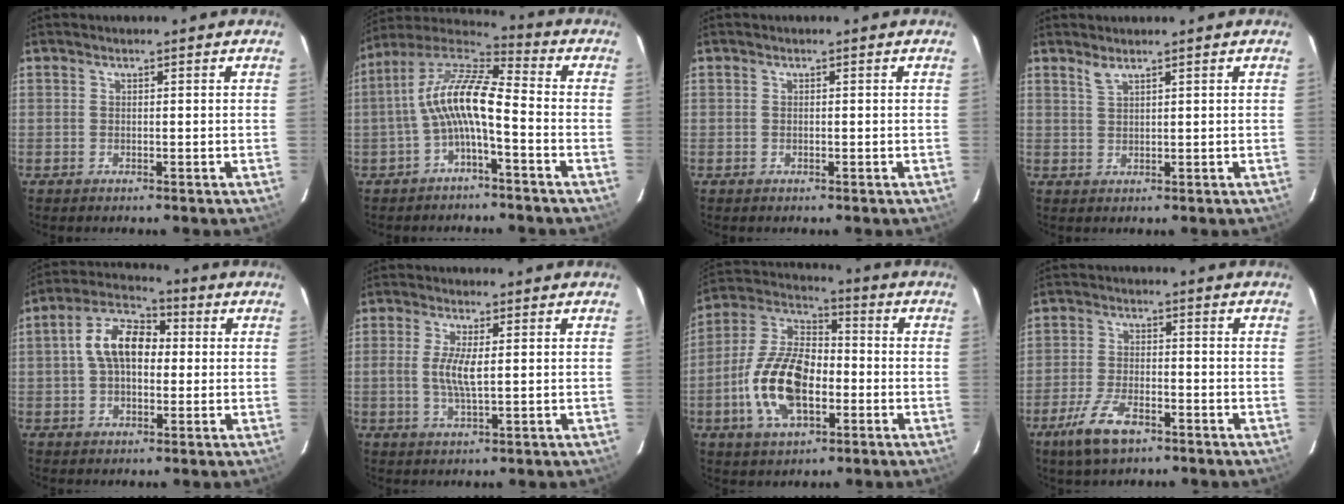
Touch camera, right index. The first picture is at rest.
{"total": 11.5, "force": [-2.6, 3.0, 10.8], "torque": [-0.223, 0.019, -0.055]}
{"total": 0.0}
{"total": 1.5, "force": [1.3, 0.0, 0.8], "torque": [-0.017, 0.000, 0.027]}
{"total": 10.6, "force": [0.9, 6.6, 8.2], "torque": [-0.157, 0.031, 0.010]}
{"total": 5.2, "force": [0.3, 1.3, 5.0], "torque": [-0.102, -0.001, 0.003]}
{"total": 16.6, "force": [-4.4, 8.7, 13.4], "torque": [-0.278, 0.009, -0.080]}
{"total": 8.6, "force": [-5.3, 3.5, 5.8], "torque": [-0.141, -0.010, -0.100]}